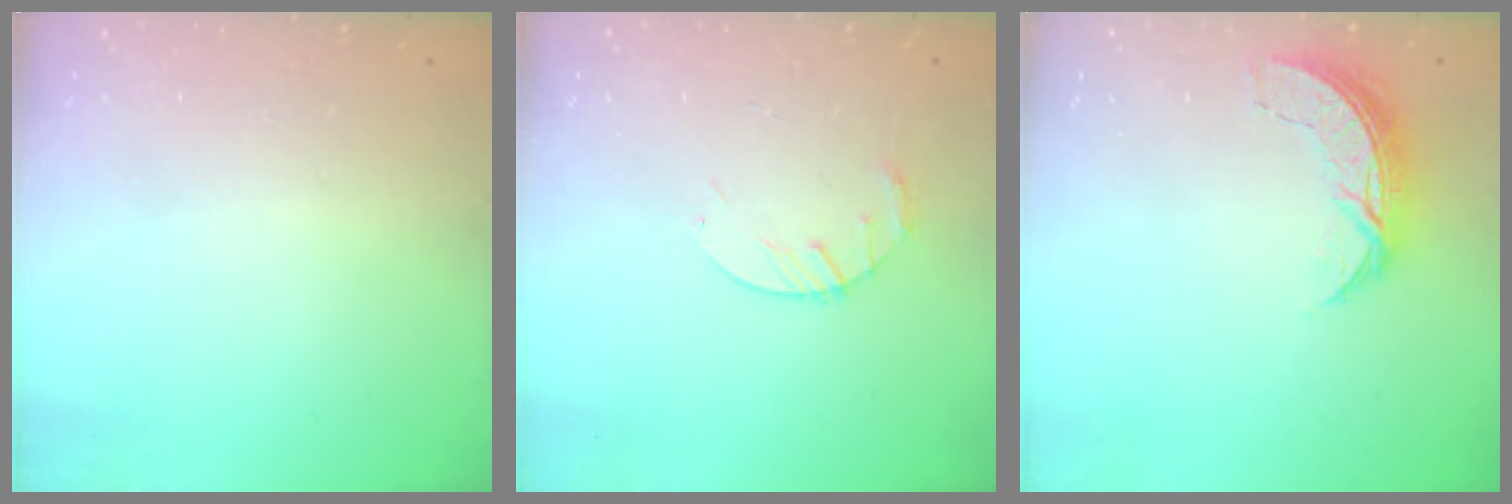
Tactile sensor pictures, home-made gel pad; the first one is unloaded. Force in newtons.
{"total": 3.6, "press": 3.6, "slide": 0.6}
{"total": 7.4, "press": 7.3, "slide": 0.5}